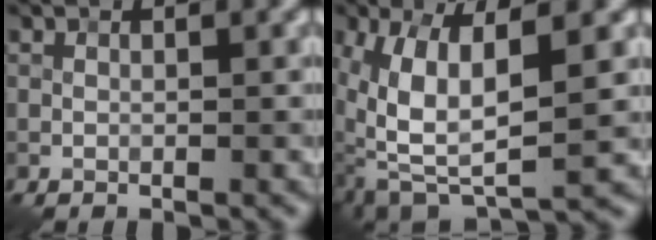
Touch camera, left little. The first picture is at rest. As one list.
[{"total": 10.3, "force": [0.7, 4.8, 9.0], "torque": [-0.190, -0.013, 0.008]}]